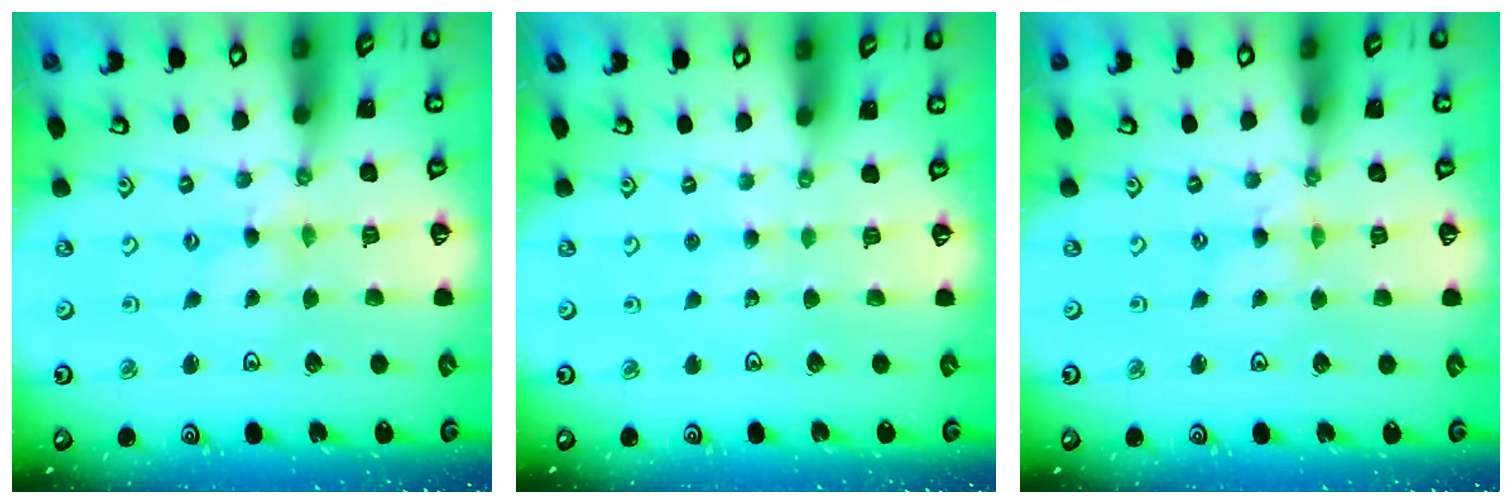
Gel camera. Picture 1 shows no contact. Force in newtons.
{"total": 2.5, "press": 2.5, "slide": 0.3}
{"total": 1.7, "press": 1.7, "slide": 0.2}